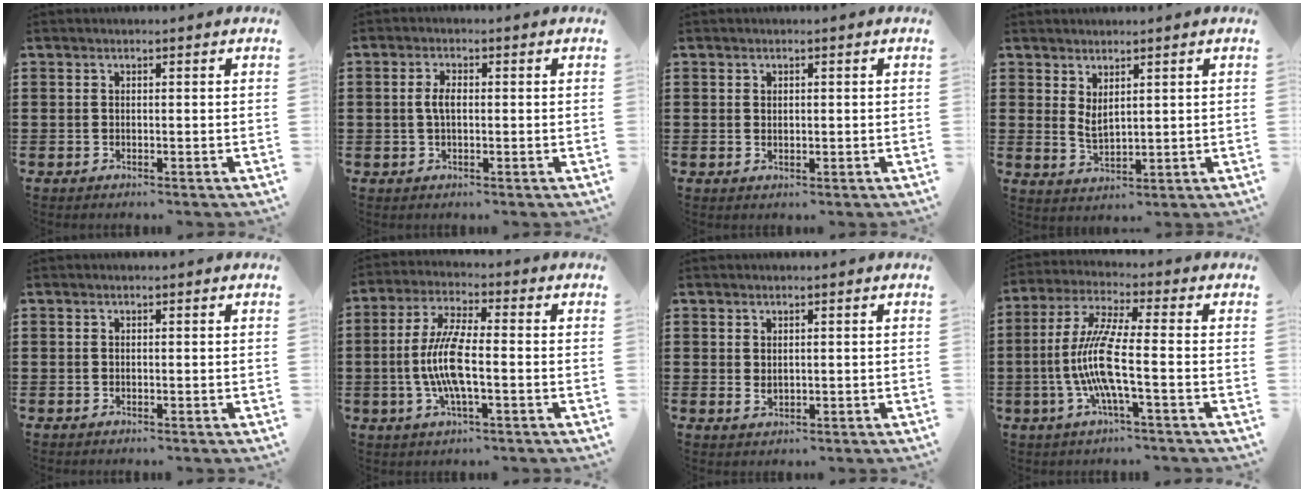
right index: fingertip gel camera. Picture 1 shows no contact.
{"total": 2.7, "force": [0.1, 1.2, 2.4], "torque": [-0.057, 0.002, -0.002]}
{"total": 0.7, "force": [0.4, 0.6, 0.2], "torque": [-0.005, 0.006, 0.007]}
{"total": 2.6, "force": [1.7, 1.1, 1.6], "torque": [-0.034, 0.003, 0.033]}
{"total": 0.0}
{"total": 8.5, "force": [-1.4, 2.2, 8.1], "torque": [-0.181, -0.012, -0.035]}
{"total": 1.2, "force": [0.5, 0.7, 0.8], "torque": [-0.018, 0.003, 0.009]}
{"total": 10.0, "force": [-2.3, 1.2, 9.7], "torque": [-0.220, -0.019, -0.055]}